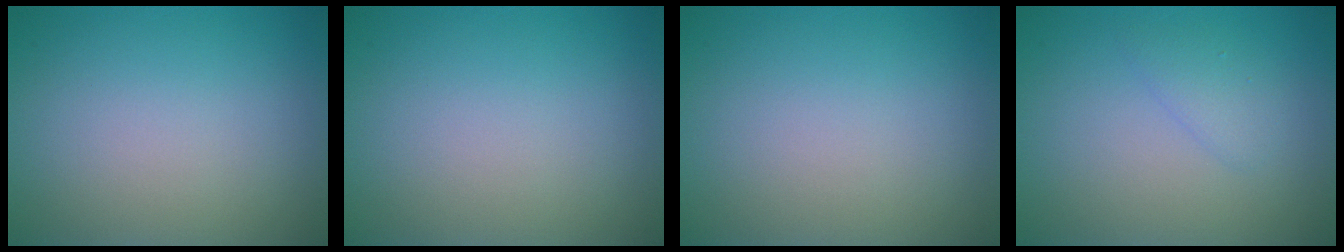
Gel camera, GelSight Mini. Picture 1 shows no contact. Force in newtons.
{"total": 0.0}
{"total": 0.0}
{"total": 1.4, "press": 1.4, "slide": 0.1}